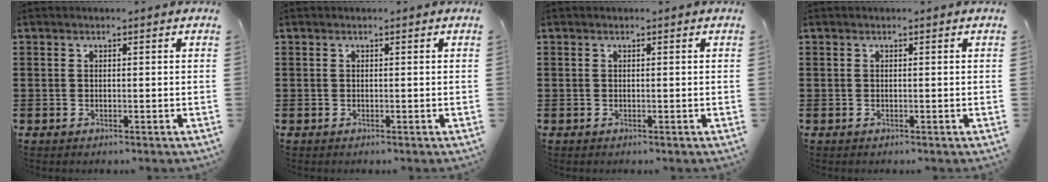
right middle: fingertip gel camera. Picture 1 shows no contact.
{"total": 0.0}
{"total": 0.0}
{"total": 0.0}